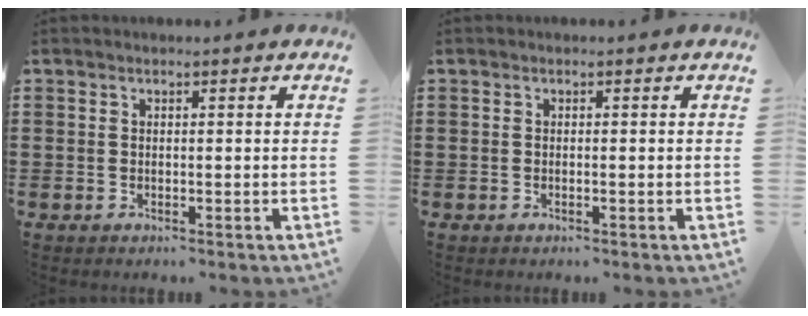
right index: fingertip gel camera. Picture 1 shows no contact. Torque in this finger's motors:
{"motor_torque": [0.19, 0.14, -0.01, 0.00]}